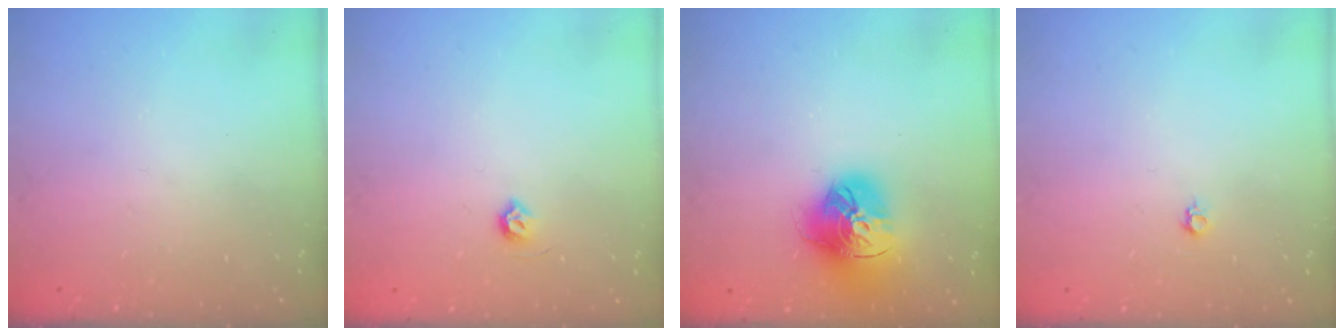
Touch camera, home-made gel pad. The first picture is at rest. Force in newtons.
{"total": 4.5, "press": 4.5, "slide": 0.7}
{"total": 17.9, "press": 17.9, "slide": 1.6}
{"total": 4.0, "press": 4.0, "slide": 0.6}